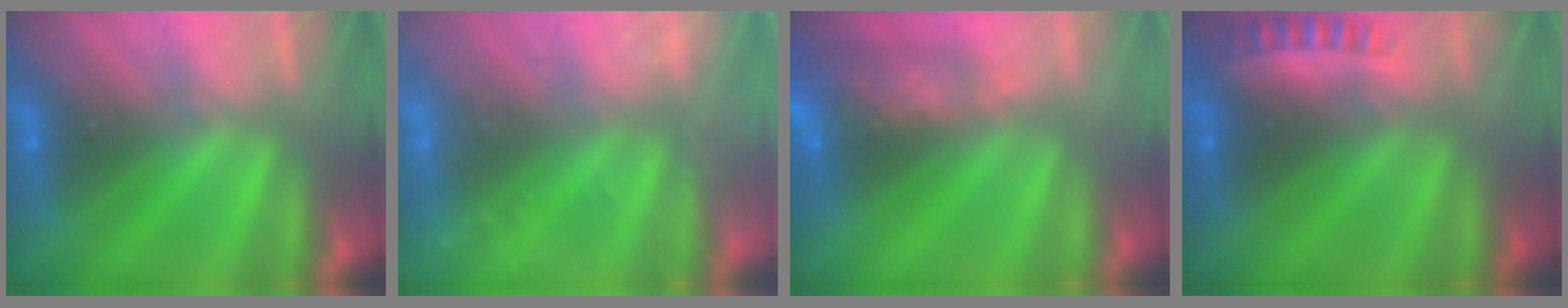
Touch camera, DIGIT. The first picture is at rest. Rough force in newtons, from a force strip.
{"total": 2.7}
{"total": 7.8}
{"total": 2.6}